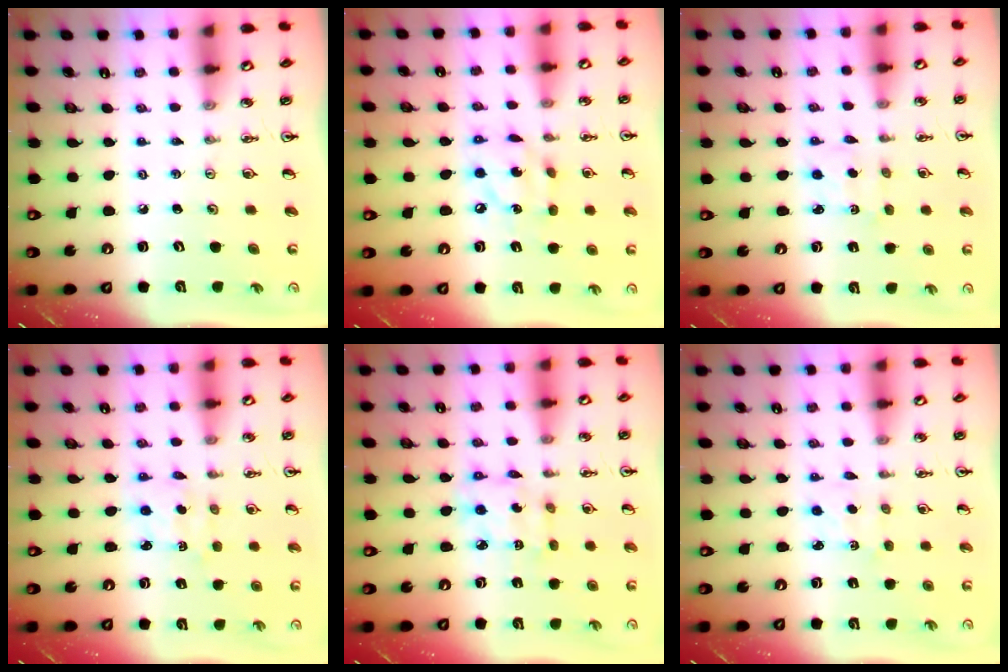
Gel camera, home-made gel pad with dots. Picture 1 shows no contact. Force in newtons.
{"total": 9.6, "press": 9.6, "slide": 0.5}
{"total": 2.5, "press": 2.4, "slide": 0.6}
{"total": 2.3, "press": 2.3, "slide": 0.5}
{"total": 5.9, "press": 5.9, "slide": 0.2}
{"total": 1.5, "press": 1.4, "slide": 0.4}